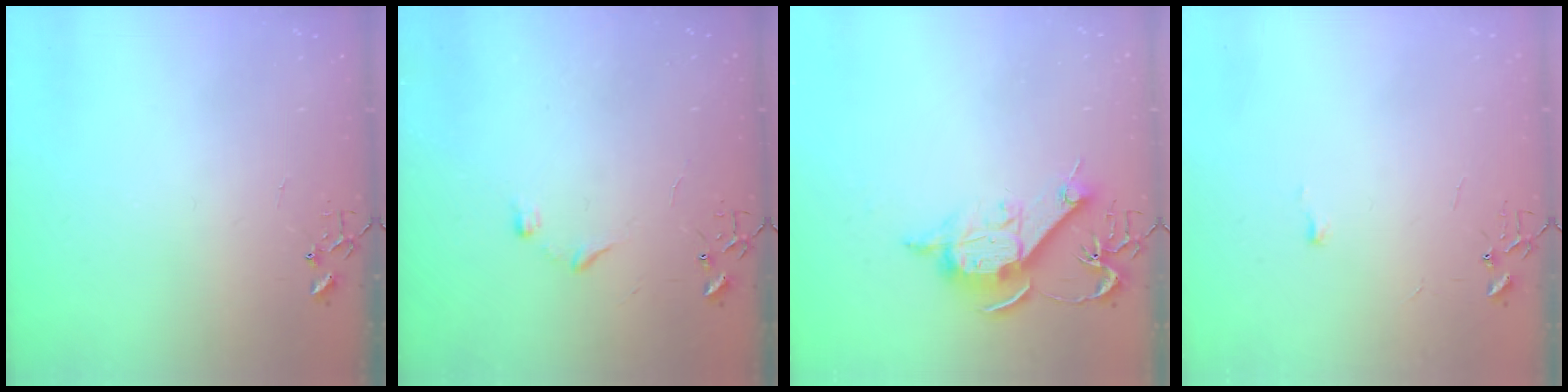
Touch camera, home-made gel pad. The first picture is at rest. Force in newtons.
{"total": 6.7, "press": 6.7, "slide": 0.7}
{"total": 11.7, "press": 11.7, "slide": 0.6}
{"total": 3.4, "press": 3.4, "slide": 0.5}